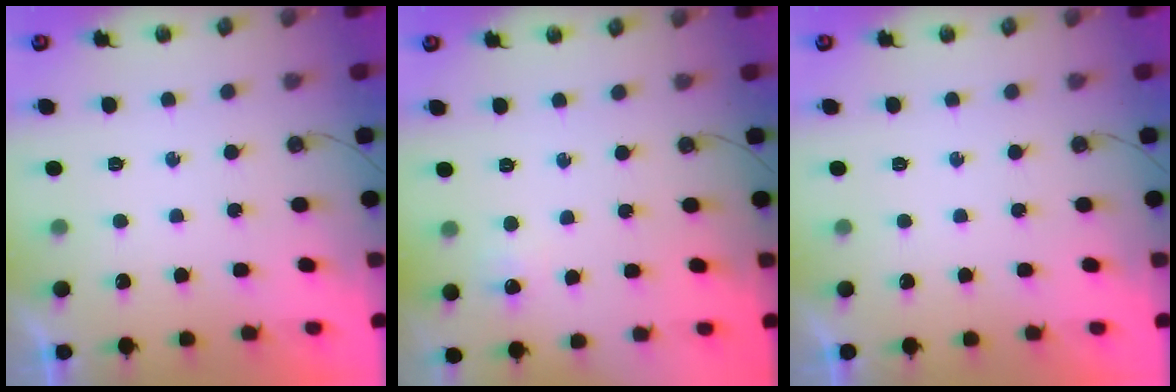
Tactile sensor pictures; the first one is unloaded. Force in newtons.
{"total": 4.3, "press": 4.3, "slide": 0.6}
{"total": 0.0}